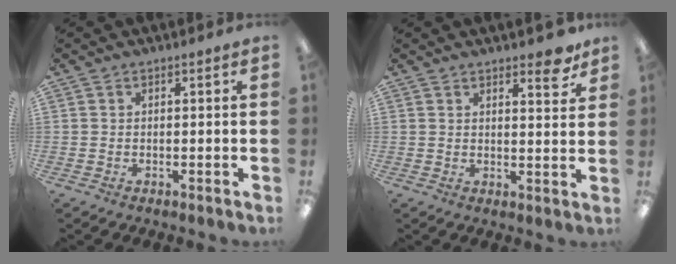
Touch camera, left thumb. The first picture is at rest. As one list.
[{"total": 5.2, "force": [4.2, 1.7, 2.6], "torque": [-0.013, -0.030, 0.066]}]